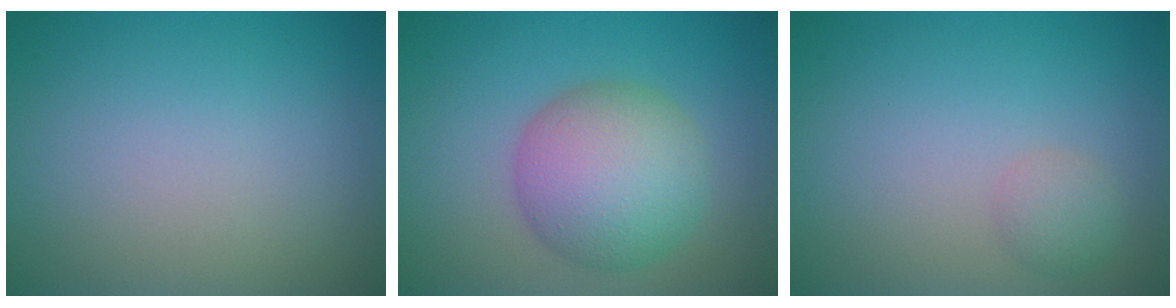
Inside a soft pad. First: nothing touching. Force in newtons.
{"total": 7.0, "press": 7.0, "slide": 0.2}
{"total": 1.5, "press": 1.5, "slide": 0.1}